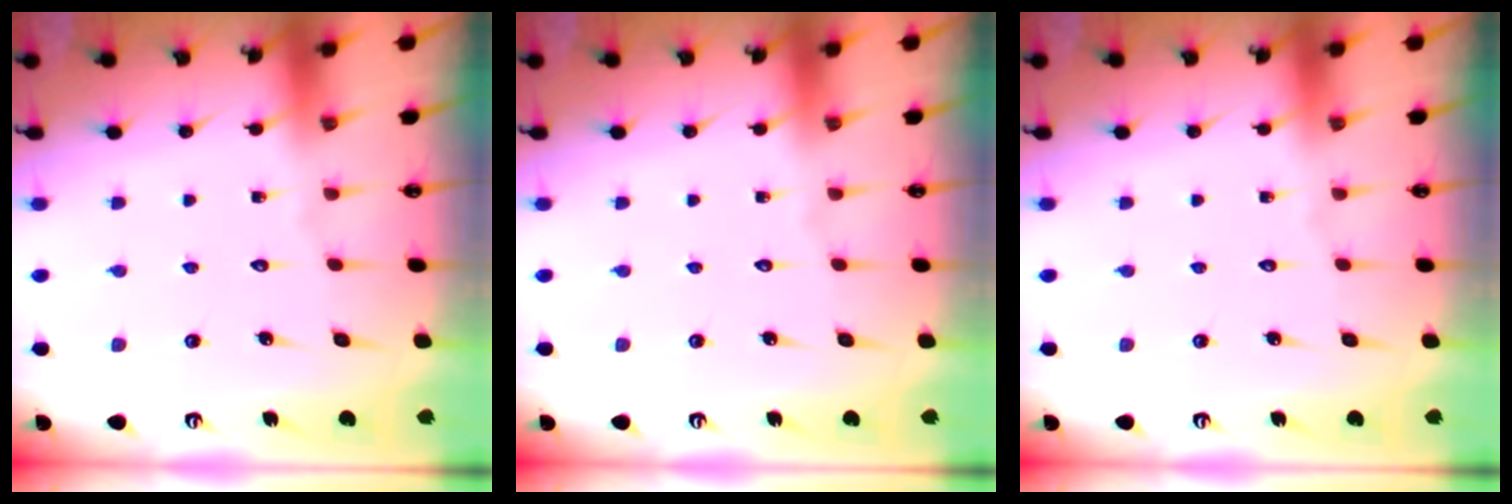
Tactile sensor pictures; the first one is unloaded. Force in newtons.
{"total": 0.0}
{"total": 0.0}